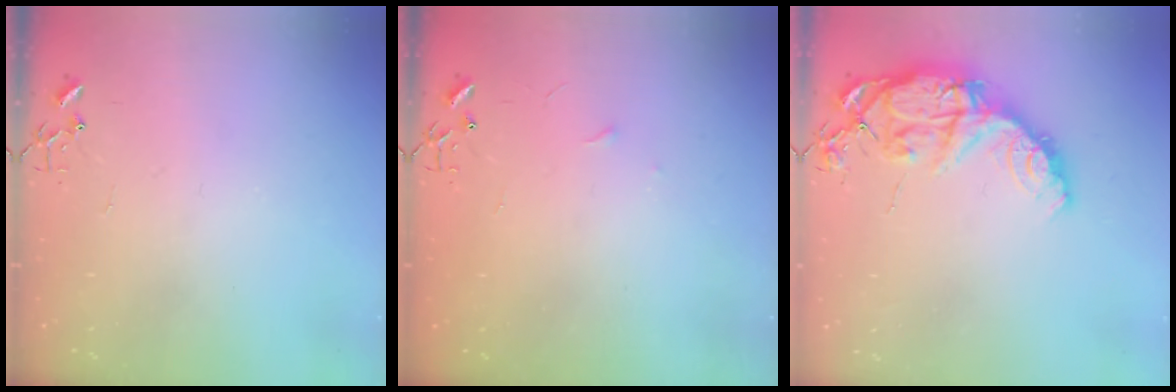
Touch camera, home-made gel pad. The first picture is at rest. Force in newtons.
{"total": 3.4, "press": 3.3, "slide": 0.4}
{"total": 16.6, "press": 16.5, "slide": 1.3}